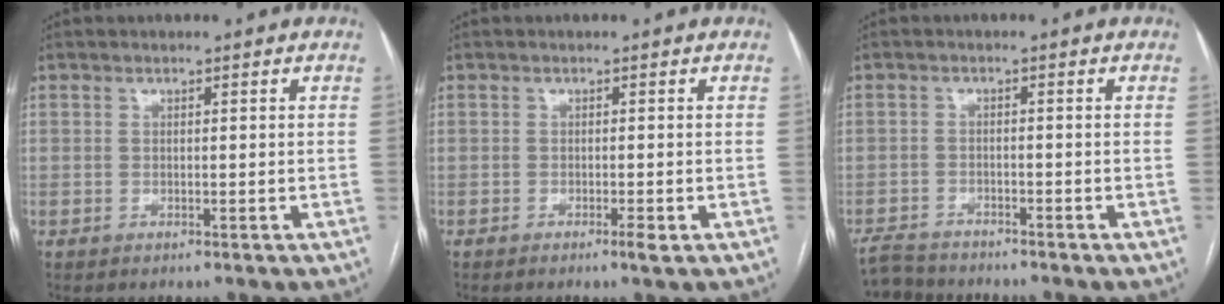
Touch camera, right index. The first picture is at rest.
{"total": 1.2, "force": [-0.7, 0.0, 1.0], "torque": [-0.017, -0.001, -0.010]}
{"total": 3.9, "force": [-3.9, 0.6, -0.1], "torque": [0.005, -0.014, -0.071]}